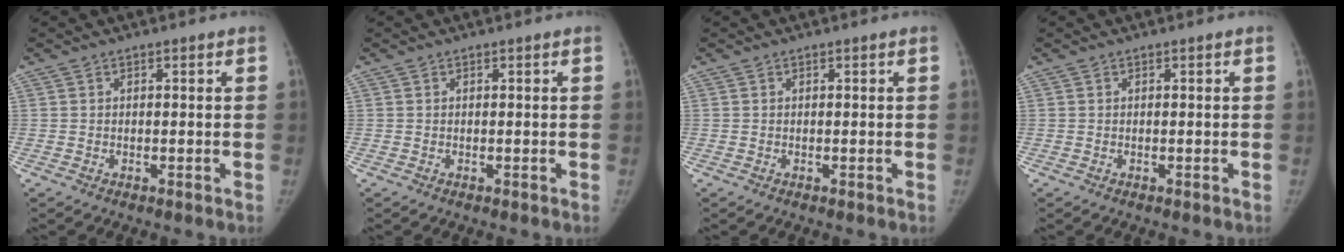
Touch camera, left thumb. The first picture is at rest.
{"total": 0.0}
{"total": 0.0}
{"total": 0.0}